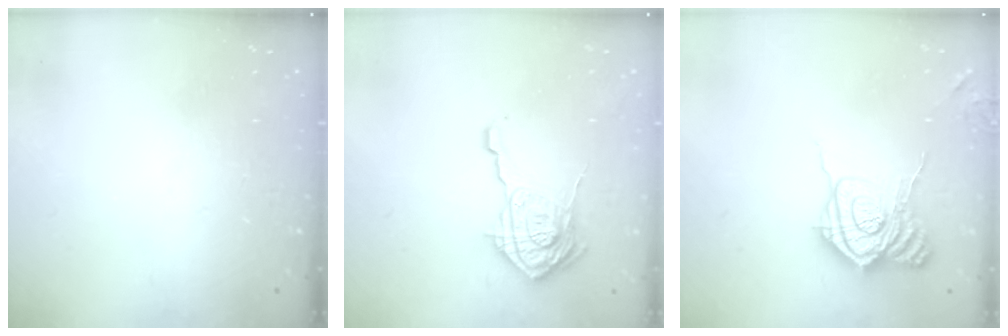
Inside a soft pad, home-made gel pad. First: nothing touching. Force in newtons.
{"total": 15.4, "press": 15.4, "slide": 0.7}
{"total": 16.7, "press": 16.7, "slide": 0.6}